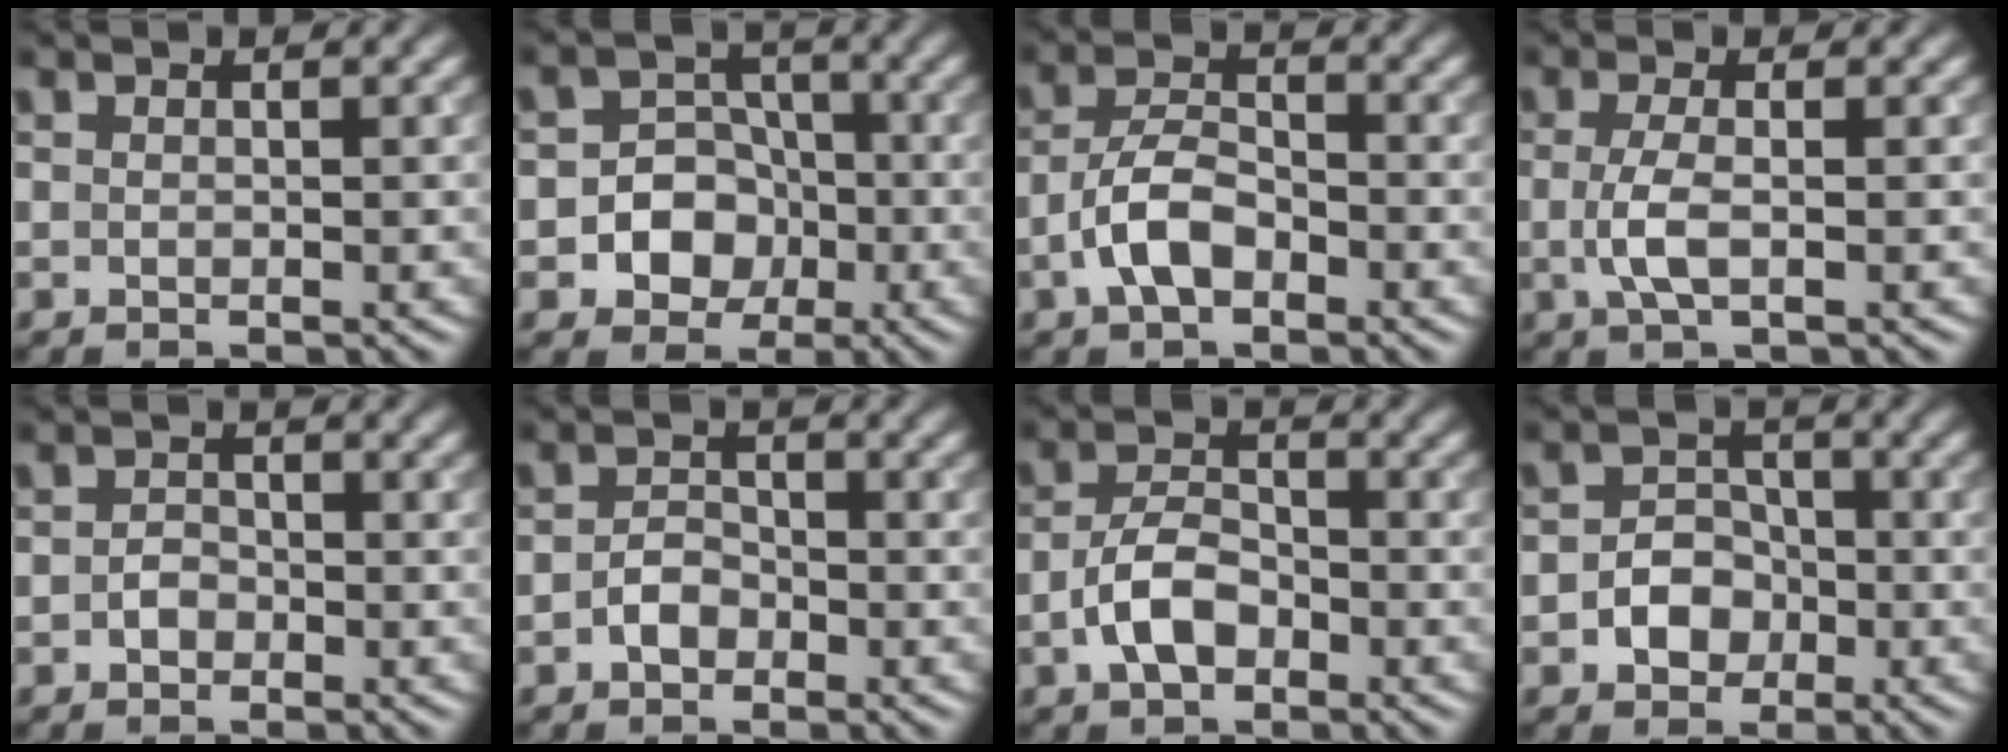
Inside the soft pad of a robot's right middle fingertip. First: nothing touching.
{"total": 6.0, "force": [-1.7, 5.5, 1.9], "torque": [-0.009, 0.015, -0.050]}
{"total": 3.8, "force": [-1.8, 1.8, 2.8], "torque": [-0.052, 0.008, -0.043]}
{"total": 2.5, "force": [-0.3, 0.7, 2.4], "torque": [-0.055, -0.005, -0.008]}
{"total": 1.2, "force": [-0.5, 0.9, 0.6], "torque": [-0.011, 0.000, -0.011]}
{"total": 1.9, "force": [-0.9, 1.3, 1.0], "torque": [-0.019, 0.004, -0.020]}
{"total": 3.7, "force": [-1.6, 2.1, 2.6], "torque": [-0.049, 0.006, -0.036]}
{"total": 3.1, "force": [-1.1, 2.5, 1.4], "torque": [-0.008, 0.004, -0.026]}